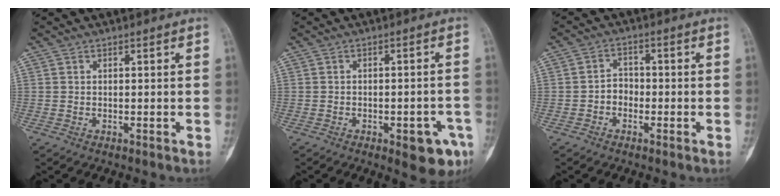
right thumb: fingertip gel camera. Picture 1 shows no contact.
{"total": 7.7, "force": [-3.5, 3.0, 6.1], "torque": [-0.060, 0.016, -0.035]}
{"total": 3.3, "force": [-1.2, 2.7, 1.5], "torque": [-0.004, 0.017, -0.029]}